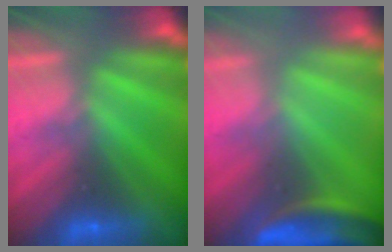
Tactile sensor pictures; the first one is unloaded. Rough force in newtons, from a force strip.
{"total": 3.9}